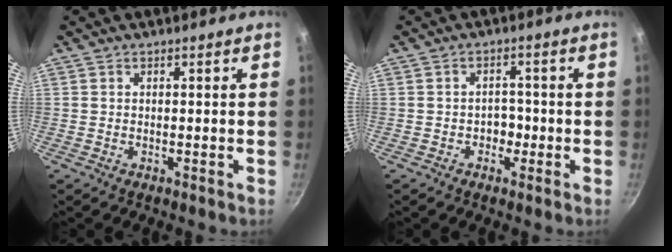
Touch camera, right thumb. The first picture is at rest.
{"total": 2.6, "force": [-1.0, 2.0, 1.3], "torque": [0.002, 0.014, -0.015]}